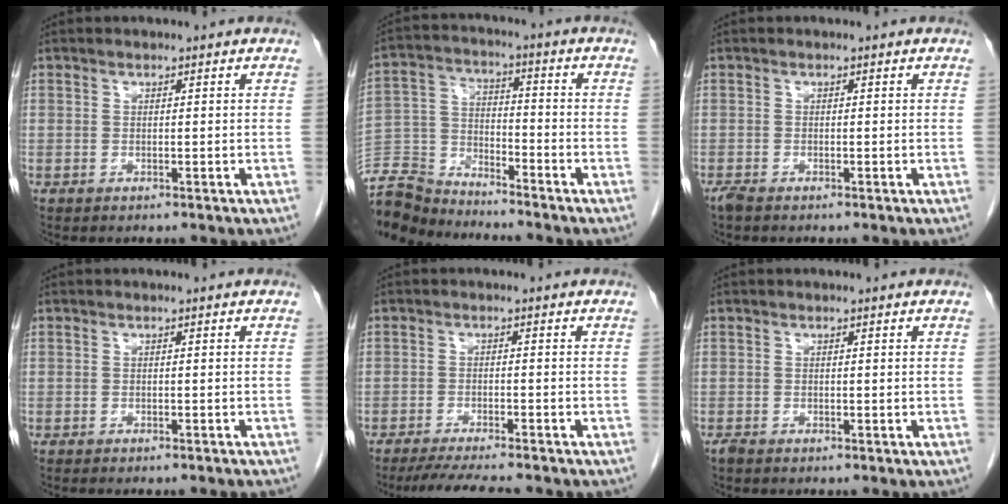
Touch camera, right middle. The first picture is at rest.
{"total": 10.5, "force": [-10.4, 1.4, 1.2], "torque": [-0.022, 0.005, -0.203]}
{"total": 1.2, "force": [-1.0, 0.2, 0.6], "torque": [-0.021, -0.005, -0.021]}
{"total": 5.4, "force": [-4.9, 0.4, 2.3], "torque": [-0.026, -0.012, -0.061]}
{"total": 8.4, "force": [-7.4, 0.5, 3.9], "torque": [-0.058, -0.019, -0.115]}
{"total": 0.6, "force": [-0.5, 0.1, 0.2], "torque": [-0.011, -0.002, -0.012]}